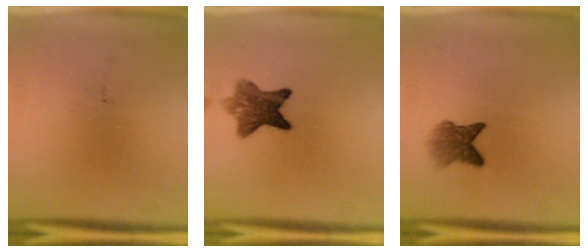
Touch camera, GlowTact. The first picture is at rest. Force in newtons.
{"total": 7.6}
{"total": 4.3}